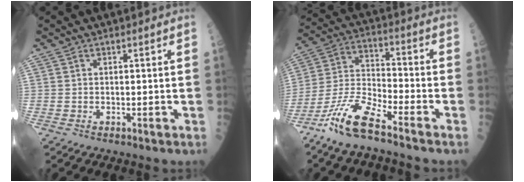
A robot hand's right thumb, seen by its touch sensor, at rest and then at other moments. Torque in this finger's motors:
{"motor_torque": [0.29, 0.09, 0.83, -0.68, 0.29]}